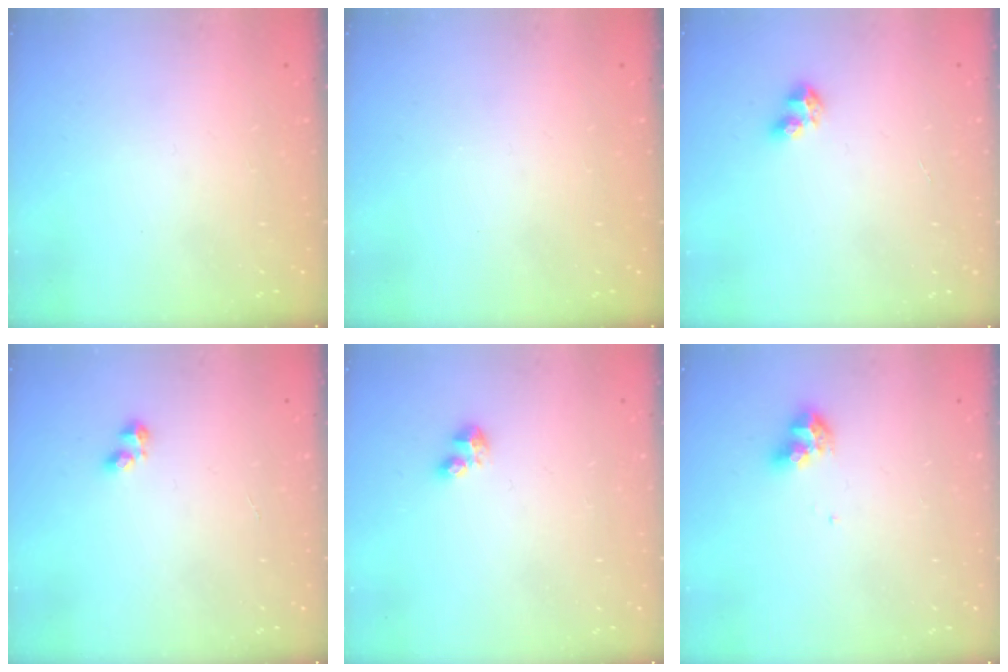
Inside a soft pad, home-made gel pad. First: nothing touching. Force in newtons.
{"total": 0.0}
{"total": 4.7, "press": 4.6, "slide": 0.9}
{"total": 2.2, "press": 2.1, "slide": 0.6}
{"total": 2.3, "press": 2.2, "slide": 0.5}
{"total": 9.0, "press": 9.0, "slide": 0.9}